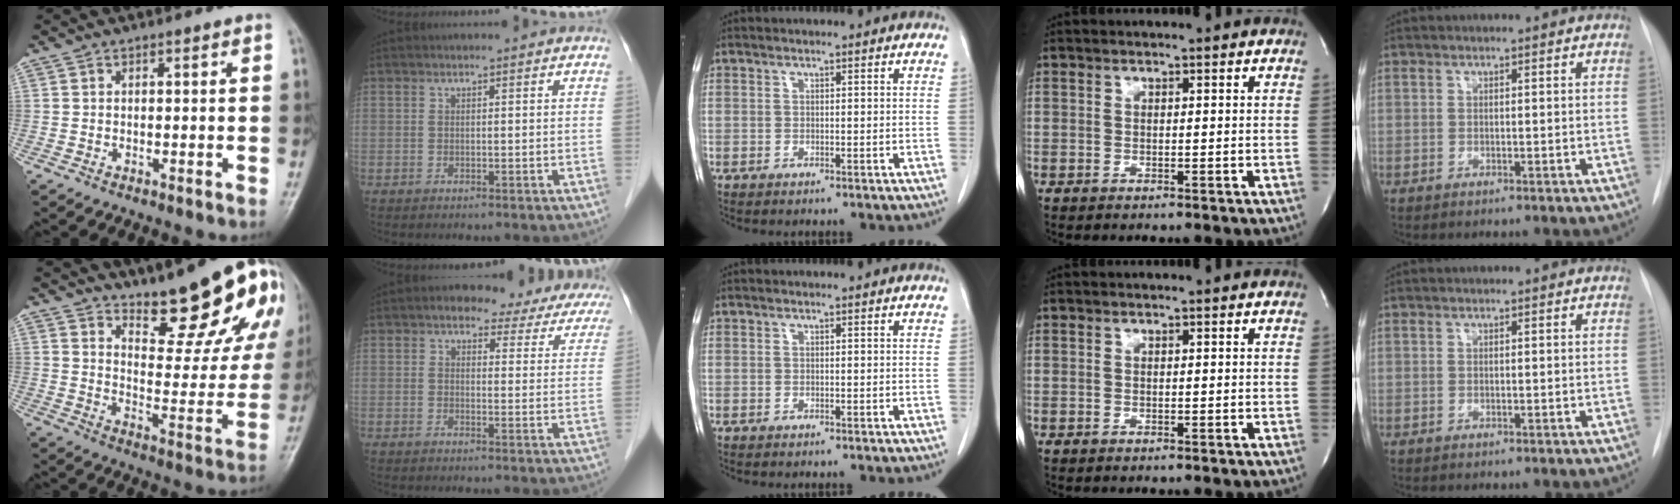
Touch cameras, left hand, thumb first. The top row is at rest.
{"thumb": {"total": 18.6, "force": [13.8, 5.5, 11.2], "torque": [-0.107, -0.111, 0.190]}, "index": {"total": 13.4, "force": [11.0, 5.6, 5.4], "torque": [-0.037, 0.017, 0.103]}}